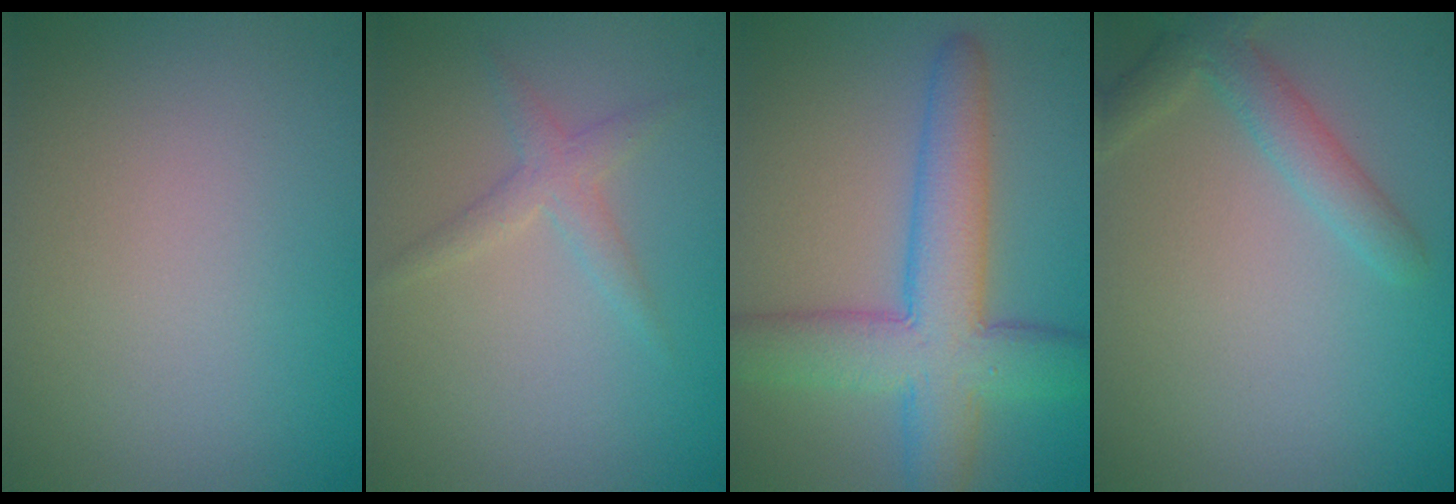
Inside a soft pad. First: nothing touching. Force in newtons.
{"total": 1.9, "press": 1.9, "slide": 0.0}
{"total": 7.7, "press": 7.7, "slide": 0.2}
{"total": 3.0, "press": 3.0, "slide": 0.2}